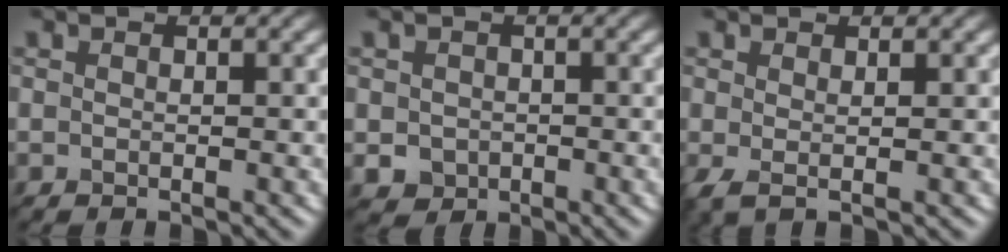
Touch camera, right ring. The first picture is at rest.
{"total": 2.0, "force": [-0.4, 1.9, 0.7], "torque": [-0.011, -0.006, -0.006]}
{"total": 1.3, "force": [0.2, 0.3, 1.2], "torque": [-0.027, 0.000, 0.004]}